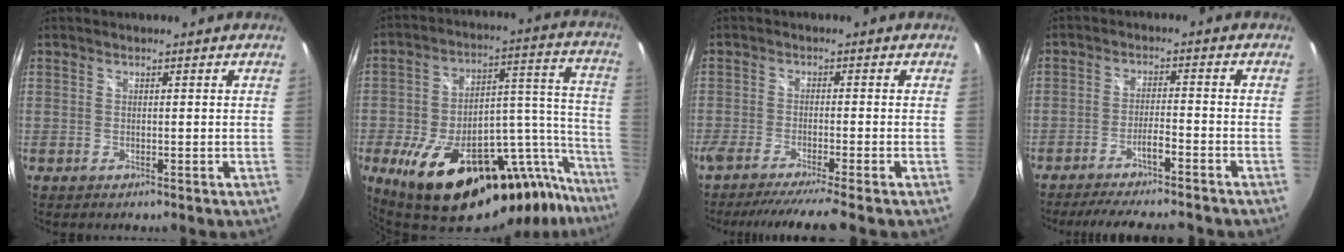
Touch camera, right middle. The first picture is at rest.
{"total": 29.7, "force": [-20.5, 11.2, 18.3], "torque": [-0.244, 0.031, -0.287]}
{"total": 8.3, "force": [-7.3, -1.6, 3.7], "torque": [-0.073, -0.028, -0.115]}
{"total": 11.6, "force": [-10.3, 0.4, 5.2], "torque": [-0.111, 0.000, -0.159]}